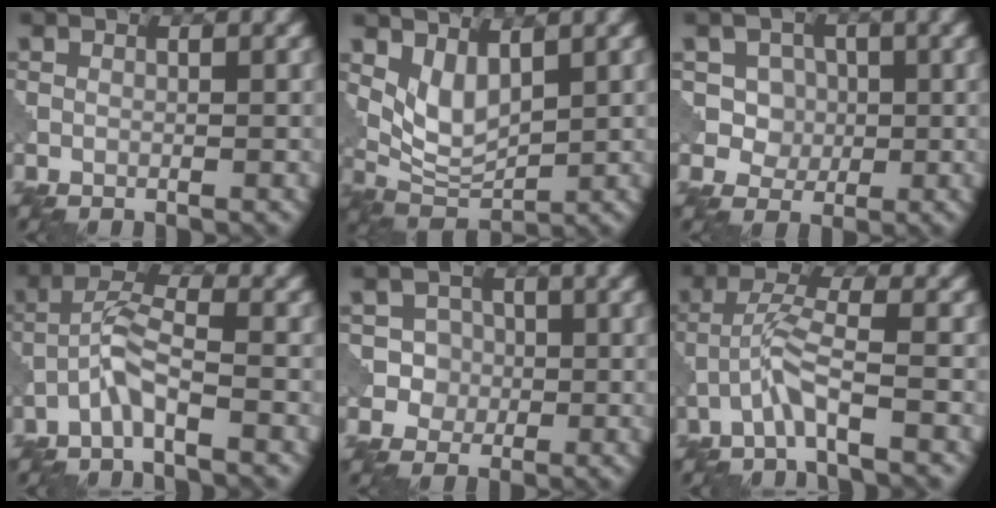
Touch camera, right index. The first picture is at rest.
{"total": 4.1, "force": [1.8, 2.0, 3.0], "torque": [-0.063, -0.011, 0.044]}
{"total": 4.5, "force": [1.2, 4.0, 1.7], "torque": [-0.024, 0.001, 0.021]}
{"total": 3.0, "force": [-1.7, 0.5, 2.4], "torque": [-0.057, 0.012, -0.040]}
{"total": 3.5, "force": [0.0, 3.4, 0.7], "torque": [0.005, 0.012, -0.007]}
{"total": 3.0, "force": [-1.6, 0.1, 2.5], "torque": [-0.055, 0.013, -0.039]}